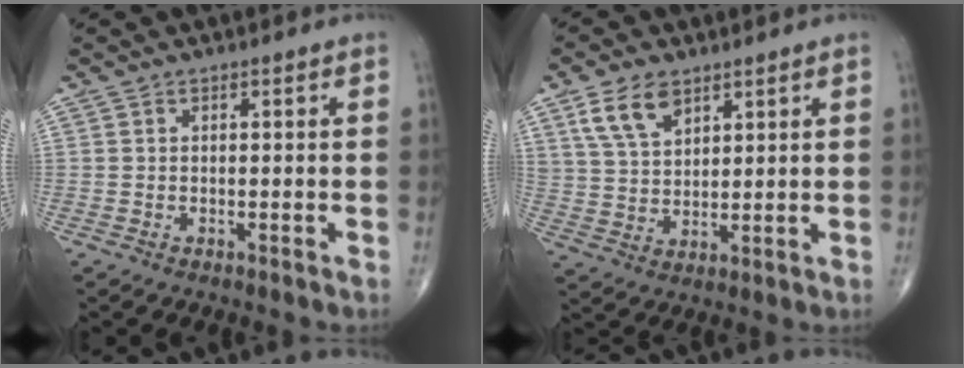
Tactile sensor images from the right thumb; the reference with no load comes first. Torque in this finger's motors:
{"motor_torque": [0.80, 0.81, 0.71, 0.57, 0.06]}